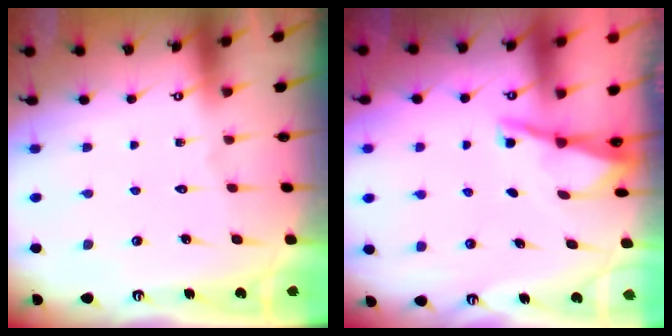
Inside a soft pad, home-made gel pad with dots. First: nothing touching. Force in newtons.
{"total": 2.9, "press": 2.8, "slide": 0.3}